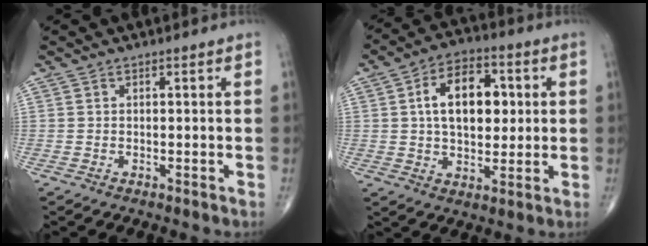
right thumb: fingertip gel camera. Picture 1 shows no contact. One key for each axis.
{"total": 13.2, "fx": 2.2, "fy": 8.1, "fz": 10.2, "tx": -0.136, "ty": 0.008, "tz": 0.030}